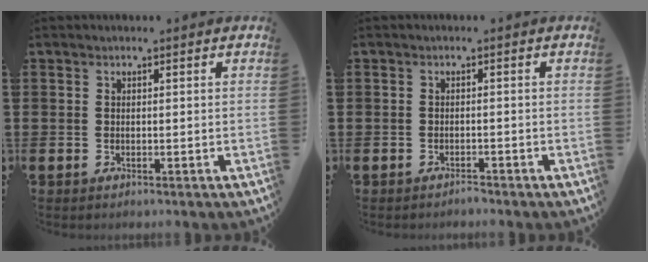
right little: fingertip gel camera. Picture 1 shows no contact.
{"total": 0.9, "force": [-0.9, 0.0, 0.0], "torque": [-0.004, 0.000, -0.019]}